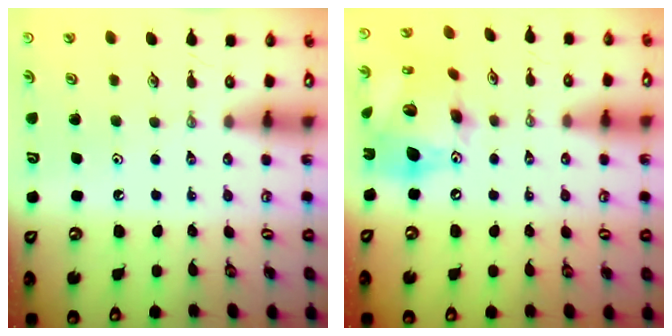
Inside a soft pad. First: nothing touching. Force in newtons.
{"total": 17.7, "press": 17.6, "slide": 1.8}